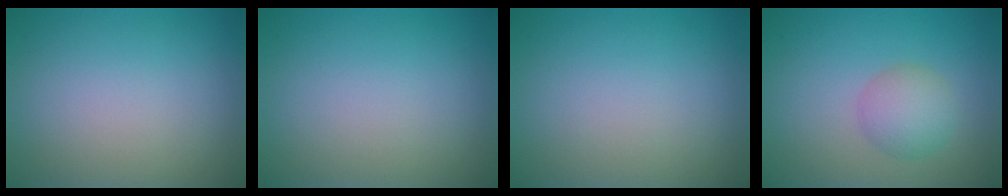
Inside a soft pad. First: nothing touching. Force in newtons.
{"total": 0.0}
{"total": 0.0}
{"total": 3.0, "press": 3.0, "slide": 0.2}